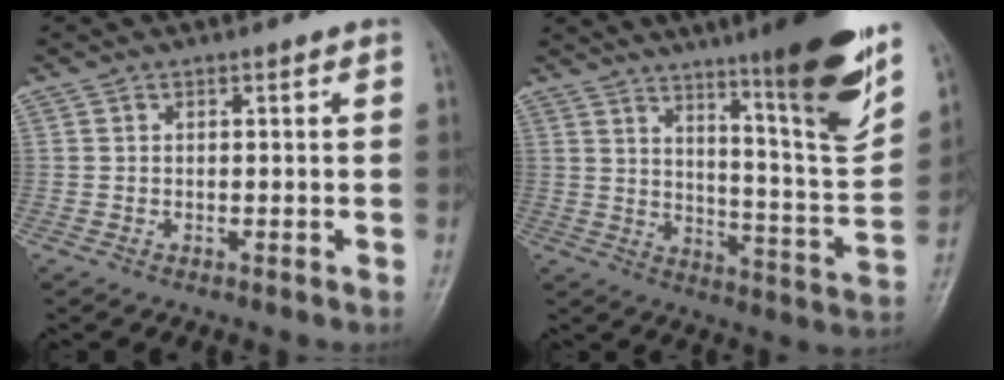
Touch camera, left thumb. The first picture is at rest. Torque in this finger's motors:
{"motor_torque": [3.54, 1.45, 1.92, -0.85, 0.15]}